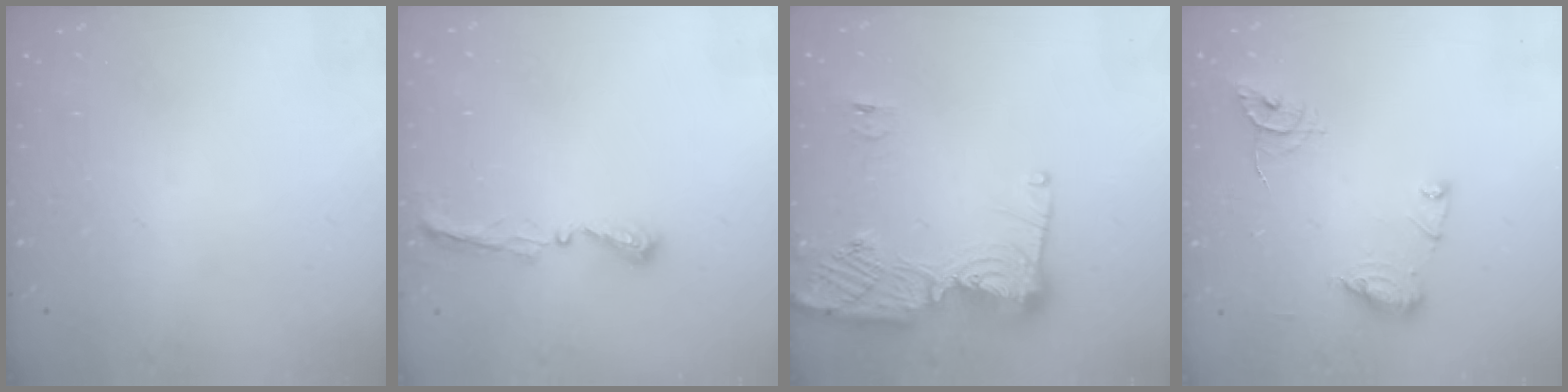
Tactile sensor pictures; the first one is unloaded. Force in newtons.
{"total": 5.5, "press": 5.5, "slide": 0.5}
{"total": 14.0, "press": 13.9, "slide": 1.4}
{"total": 10.8, "press": 10.8, "slide": 0.5}